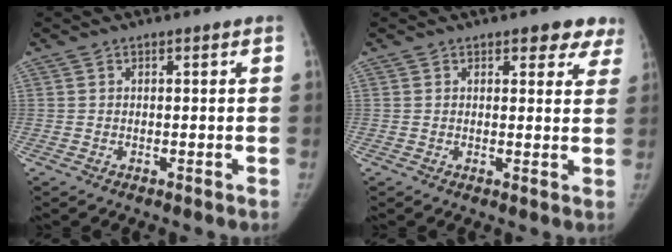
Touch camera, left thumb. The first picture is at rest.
{"total": 5.7, "force": [4.0, 2.9, 2.9], "torque": [0.011, -0.014, 0.039]}